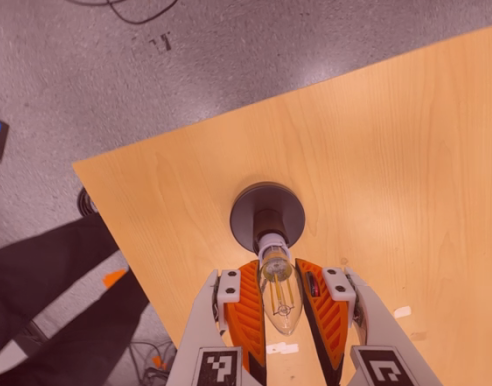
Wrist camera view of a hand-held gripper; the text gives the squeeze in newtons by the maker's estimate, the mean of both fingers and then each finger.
{"total": 12.7, "left": 12.3, "right": 13.0}